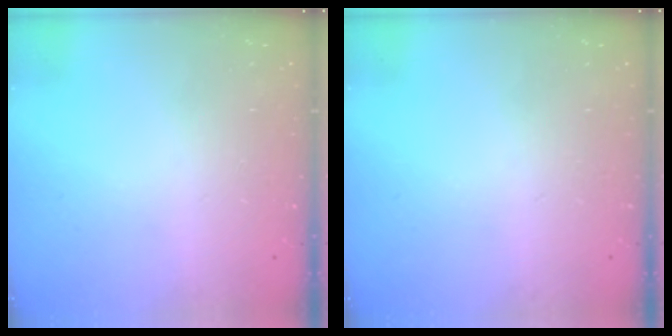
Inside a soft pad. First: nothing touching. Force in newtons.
{"total": 0.0}